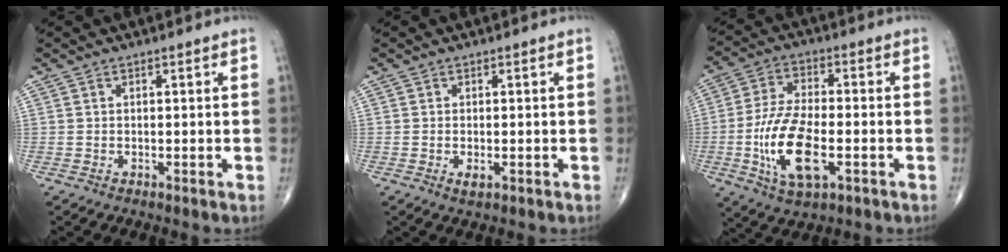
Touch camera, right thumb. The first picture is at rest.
{"total": 1.4, "force": [-0.5, 0.6, 1.2], "torque": [-0.021, -0.003, -0.007]}
{"total": 14.3, "force": [-3.7, 6.3, 12.3], "torque": [-0.245, 0.008, -0.065]}